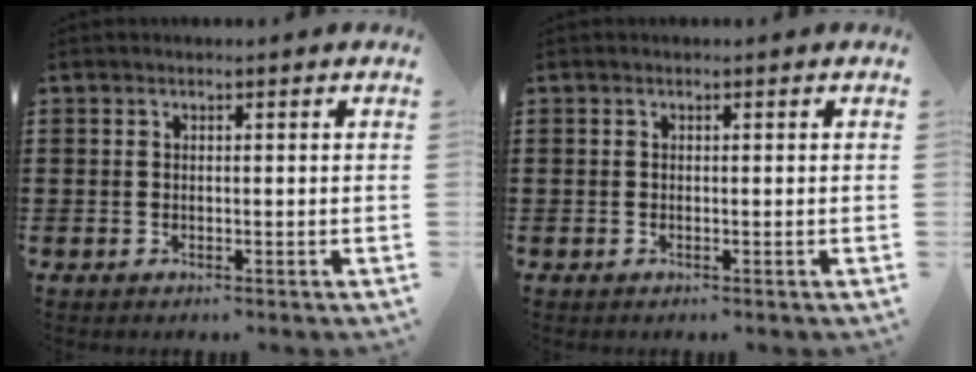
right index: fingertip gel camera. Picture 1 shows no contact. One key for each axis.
{"total": 0.0}